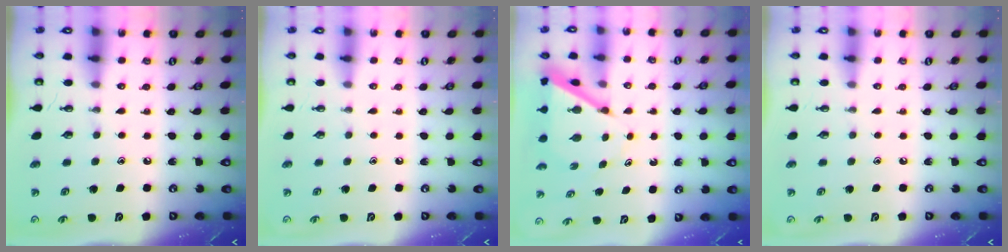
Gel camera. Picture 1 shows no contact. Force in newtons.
{"total": 0.0}
{"total": 5.6, "press": 5.6, "slide": 0.4}
{"total": 0.0}